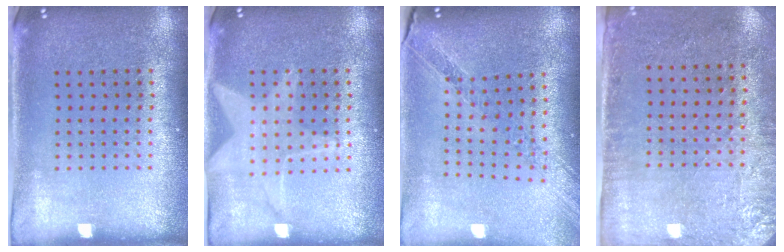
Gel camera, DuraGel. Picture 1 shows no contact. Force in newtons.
{"total": 1.4, "press": 1.4, "slide": 0.2}
{"total": 1.1, "press": 1.1, "slide": 0.1}
{"total": 2.8, "press": 2.3, "slide": 1.6}